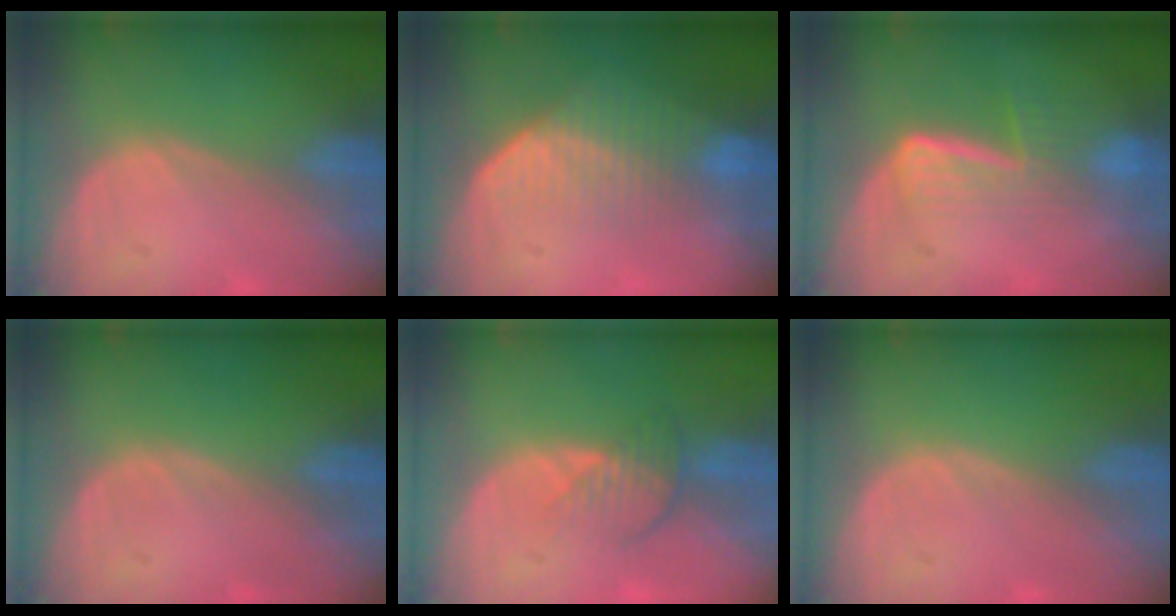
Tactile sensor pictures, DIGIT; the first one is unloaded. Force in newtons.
{"total": 7.2, "press": 6.2, "slide": 3.7}
{"total": 6.6, "press": 5.5, "slide": 3.6}
{"total": 0.0}
{"total": 4.0, "press": 3.4, "slide": 2.1}
{"total": 0.0}